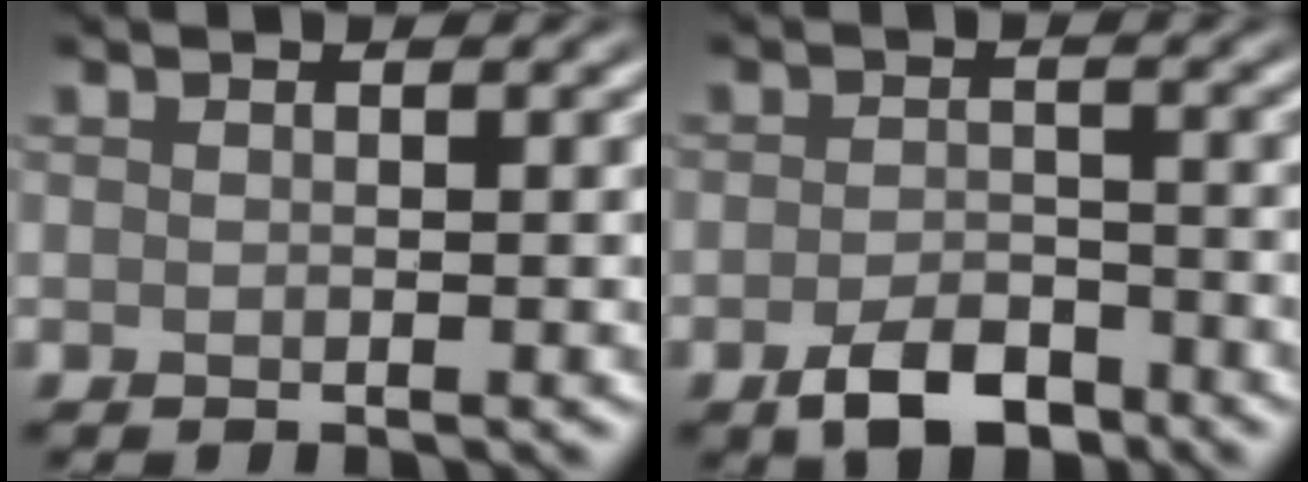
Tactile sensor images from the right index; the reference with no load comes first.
{"total": 3.9, "force": [-2.5, 2.0, 2.3], "torque": [-0.037, -0.001, -0.047]}